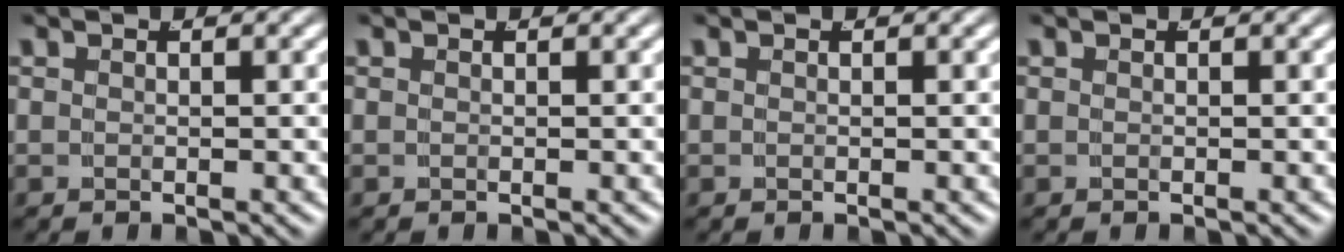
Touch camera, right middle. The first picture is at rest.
{"total": 0.0}
{"total": 0.0}
{"total": 0.0}